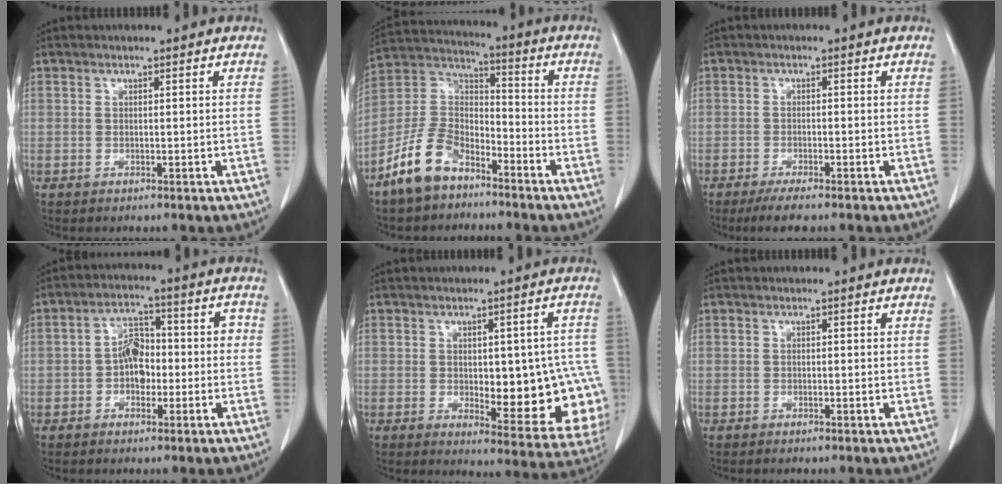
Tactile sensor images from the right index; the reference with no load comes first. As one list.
[{"total": 11.0, "force": [-7.6, 5.6, 5.6], "torque": [-0.130, 0.016, -0.152]}, {"total": 3.7, "force": [-2.7, 0.6, 2.4], "torque": [-0.041, -0.006, -0.044]}, {"total": 6.3, "force": [-1.2, 4.1, 4.6], "torque": [-0.072, 0.033, -0.022]}, {"total": 16.3, "force": [-1.8, 6.4, 14.9], "torque": [-0.130, 0.012, 0.002]}, {"total": 0.0}]